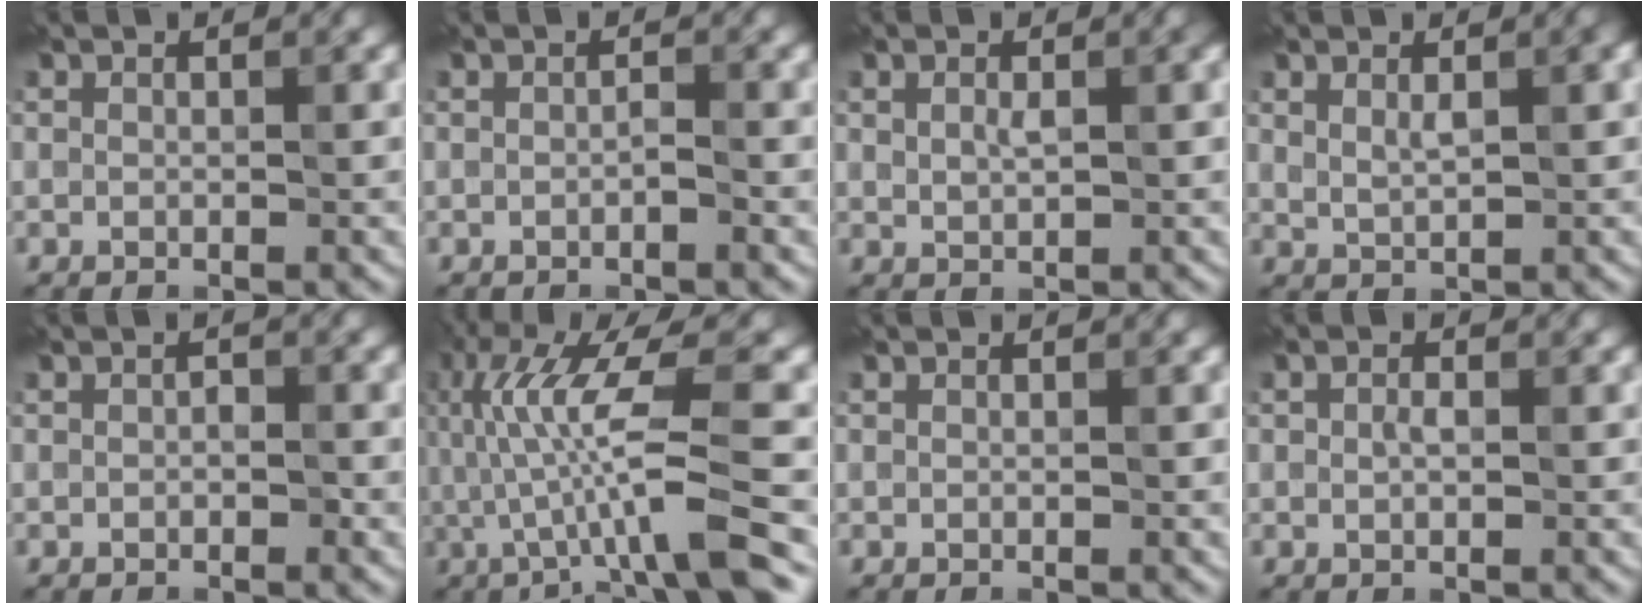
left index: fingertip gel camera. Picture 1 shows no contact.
{"total": 0.6, "force": [-0.2, 0.0, 0.6], "torque": [-0.011, 0.003, -0.004]}
{"total": 1.3, "force": [1.0, 0.4, 0.7], "torque": [-0.023, 0.008, 0.017]}
{"total": 1.7, "force": [1.4, 0.4, 1.0], "torque": [-0.023, 0.008, 0.024]}
{"total": 0.7, "force": [-0.2, 0.4, 0.5], "torque": [-0.012, 0.006, -0.003]}
{"total": 9.1, "force": [0.1, 1.4, 9.0], "torque": [-0.158, 0.013, 0.001]}
{"total": 0.0}
{"total": 0.7, "force": [0.4, 0.3, 0.6], "torque": [-0.018, 0.008, 0.005]}